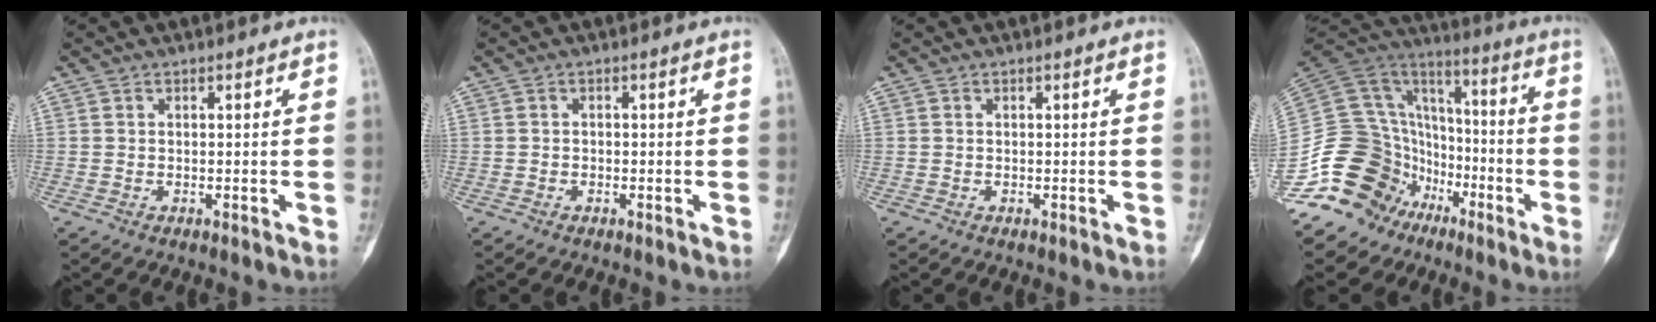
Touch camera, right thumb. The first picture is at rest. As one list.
[{"total": 0.5, "force": [-0.3, 0.4, 0.0], "torque": [0.006, 0.003, -0.010]}, {"total": 0.0}, {"total": 21.6, "force": [-10.8, 17.4, 6.8], "torque": [-0.112, 0.128, -0.183]}]